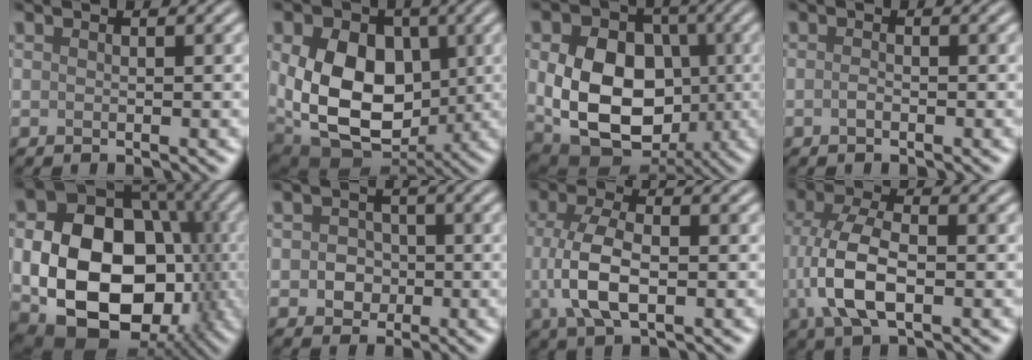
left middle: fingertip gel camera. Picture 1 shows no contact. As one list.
[{"total": 13.5, "force": [0.6, 9.7, 9.4], "torque": [-0.152, -0.005, 0.013]}, {"total": 12.8, "force": [-0.4, 9.6, 8.4], "torque": [-0.134, -0.022, -0.001]}, {"total": 0.6, "force": [-0.3, 0.3, 0.4], "torque": [-0.010, 0.001, -0.007]}, {"total": 16.9, "force": [-2.4, 12.5, 11.1], "torque": [-0.165, -0.033, -0.025]}, {"total": 2.4, "force": [-0.3, 2.1, 1.0], "torque": [-0.005, -0.002, -0.014]}, {"total": 5.4, "force": [-0.4, 2.5, 4.8], "torque": [-0.110, -0.003, -0.009]}, {"total": 6.7, "force": [-0.9, 3.3, 5.8], "torque": [-0.134, 0.000, -0.019]}]